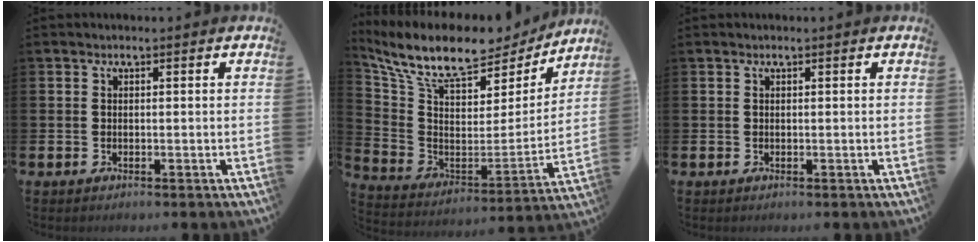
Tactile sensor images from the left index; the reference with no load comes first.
{"total": 11.0, "force": [9.2, 3.5, 5.0], "torque": [-0.137, -0.057, 0.159]}
{"total": 0.0}